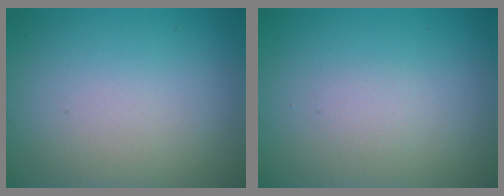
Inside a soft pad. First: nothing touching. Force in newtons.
{"total": 0.8, "press": 0.7, "slide": 0.1}